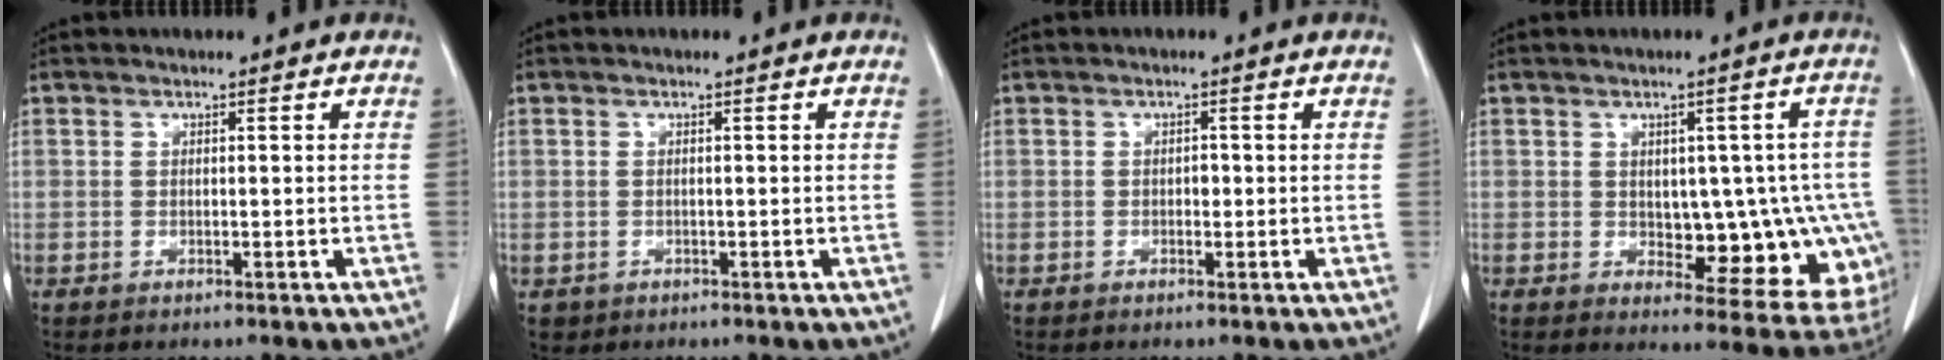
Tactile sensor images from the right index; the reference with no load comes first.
{"total": 1.1, "force": [-0.4, 1.0, 0.0], "torque": [-0.006, 0.004, -0.001]}
{"total": 1.0, "force": [-0.1, 0.7, 0.7], "torque": [-0.008, 0.003, -0.002]}
{"total": 12.8, "force": [-1.4, 6.6, 10.8], "torque": [-0.094, 0.018, 0.001]}